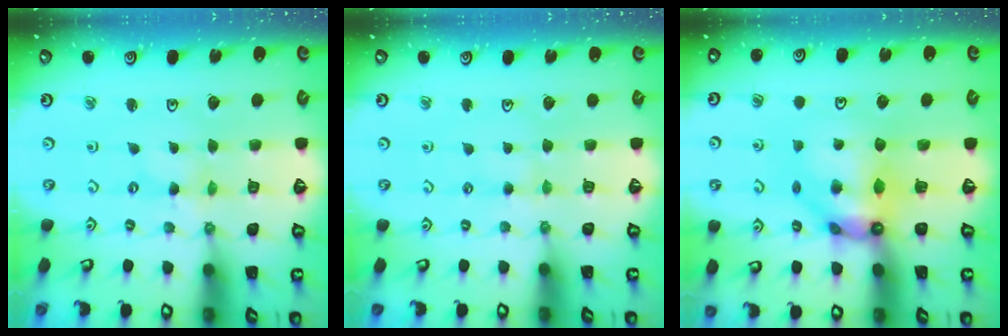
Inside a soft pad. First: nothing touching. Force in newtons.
{"total": 2.2, "press": 2.2, "slide": 0.4}
{"total": 9.8, "press": 9.8, "slide": 1.0}